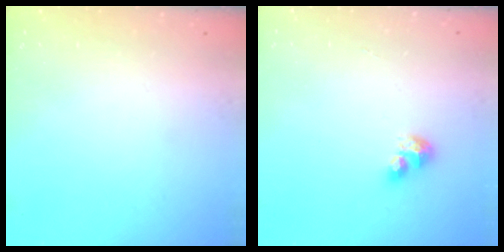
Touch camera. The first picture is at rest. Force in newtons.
{"total": 4.5, "press": 4.5, "slide": 0.4}